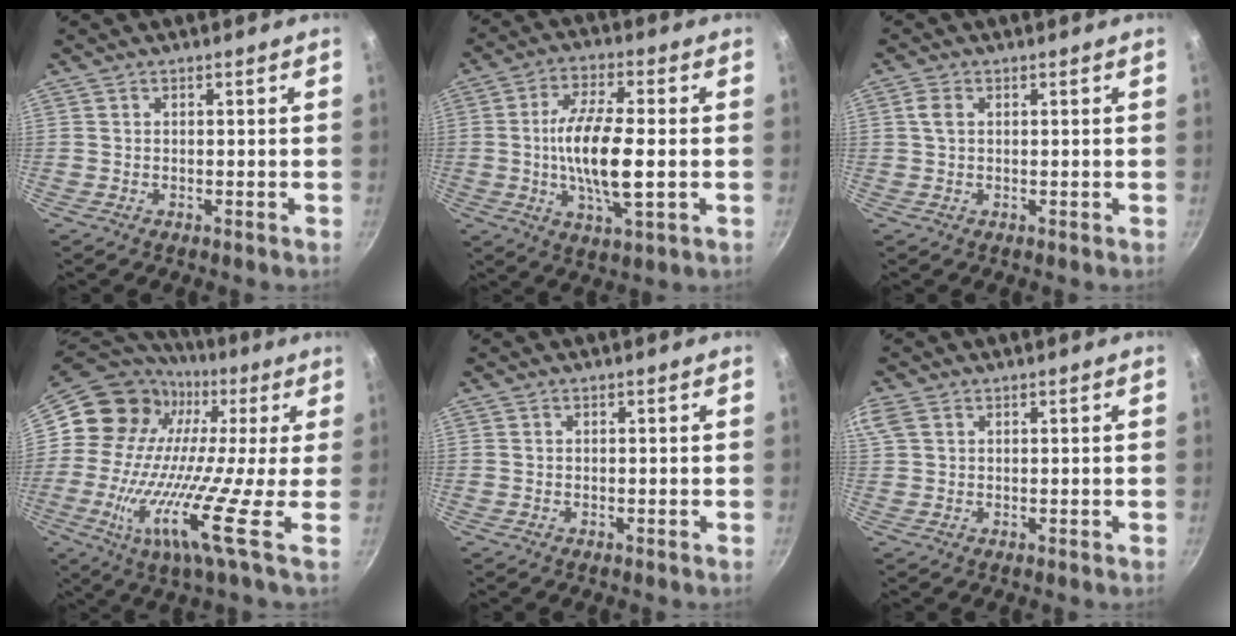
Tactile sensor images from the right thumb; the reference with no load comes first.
{"total": 13.1, "force": [-0.9, 4.3, 12.4], "torque": [-0.236, 0.007, -0.020]}
{"total": 2.1, "force": [0.5, 1.4, 1.5], "torque": [-0.027, 0.001, 0.007]}
{"total": 20.0, "force": [0.4, 8.5, 18.0], "torque": [-0.314, 0.009, -0.022]}
{"total": 0.0}
{"total": 3.7, "force": [1.6, 2.4, 2.3], "torque": [-0.054, 0.010, 0.037]}